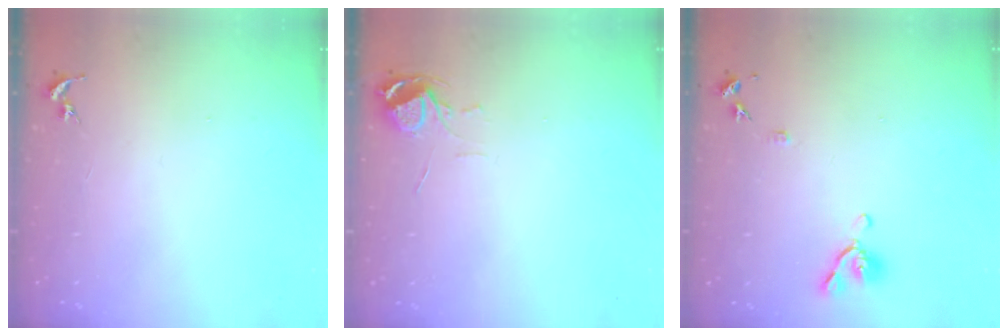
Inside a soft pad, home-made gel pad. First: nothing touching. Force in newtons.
{"total": 5.4, "press": 5.4, "slide": 0.5}
{"total": 9.1, "press": 9.0, "slide": 1.4}